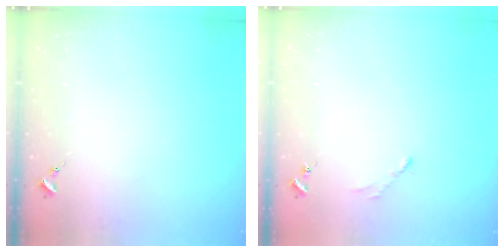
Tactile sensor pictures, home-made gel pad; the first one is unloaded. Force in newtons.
{"total": 2.9, "press": 2.9, "slide": 0.4}